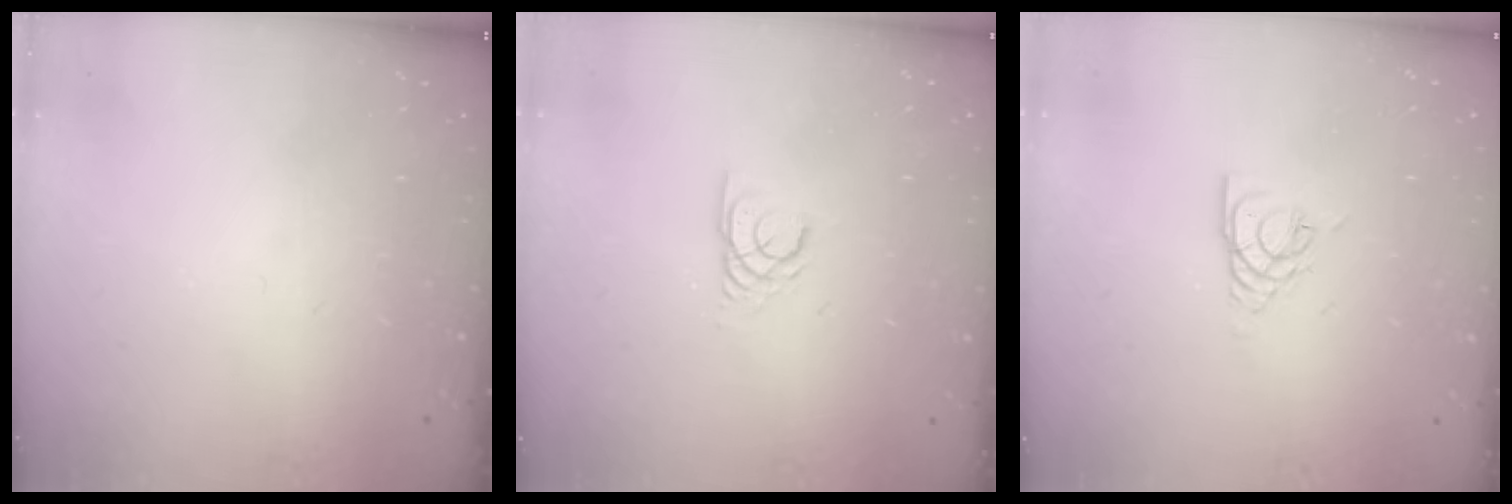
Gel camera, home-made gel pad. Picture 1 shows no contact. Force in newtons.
{"total": 2.0, "press": 2.0, "slide": 0.1}
{"total": 3.7, "press": 3.6, "slide": 0.6}